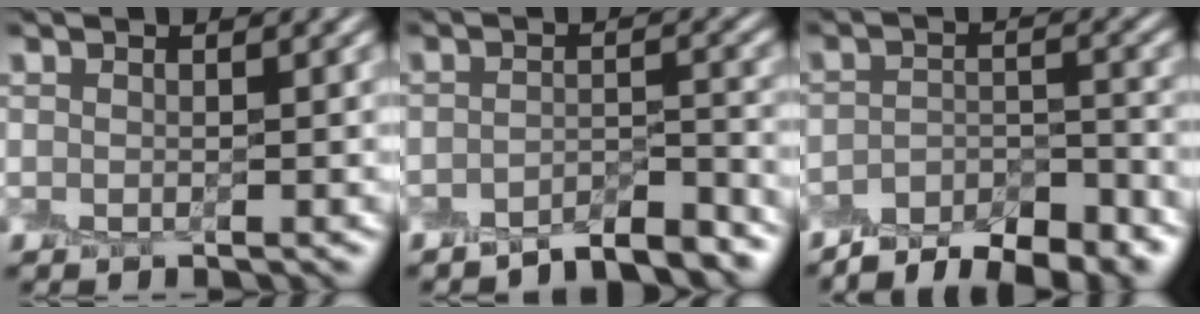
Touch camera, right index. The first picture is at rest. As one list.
[{"total": 4.4, "force": [-3.9, 0.9, 1.8], "torque": [-0.022, 0.006, -0.058]}, {"total": 7.0, "force": [-5.9, 2.2, 3.0], "torque": [-0.039, -0.004, -0.094]}]